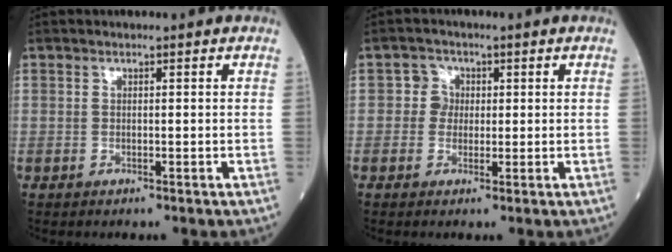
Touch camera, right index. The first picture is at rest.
{"total": 2.6, "force": [0.2, 2.6, 0.5], "torque": [0.000, 0.005, -0.001]}